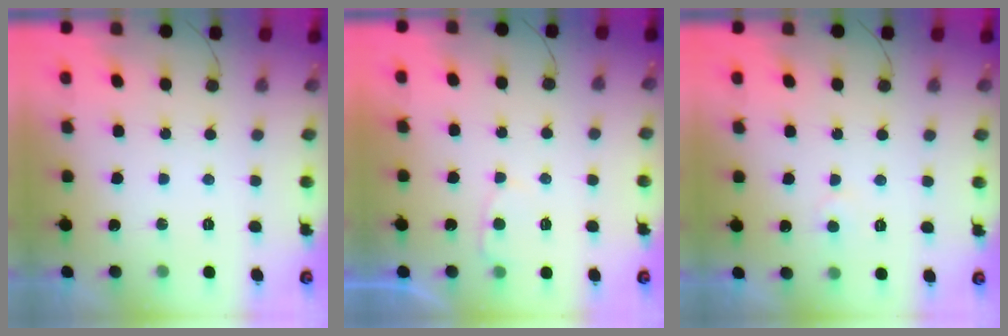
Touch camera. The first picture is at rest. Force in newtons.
{"total": 2.7, "press": 2.7, "slide": 0.4}
{"total": 3.1, "press": 3.1, "slide": 0.3}